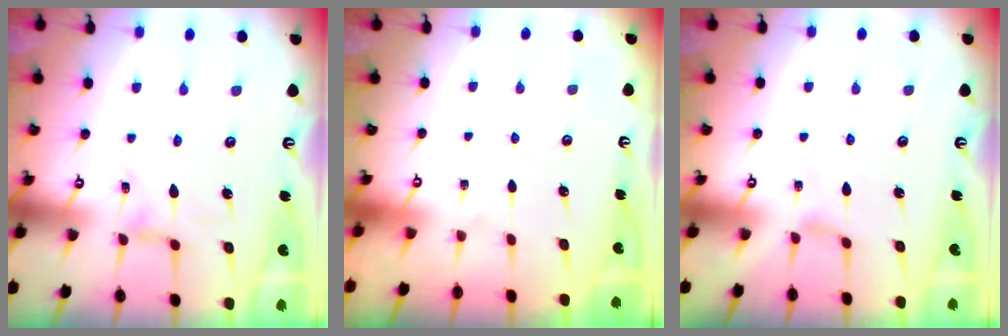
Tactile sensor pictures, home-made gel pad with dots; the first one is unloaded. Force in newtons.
{"total": 0.0}
{"total": 1.1, "press": 1.1, "slide": 0.2}